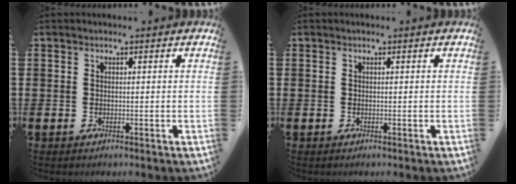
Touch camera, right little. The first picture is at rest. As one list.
[{"total": 0.0}]